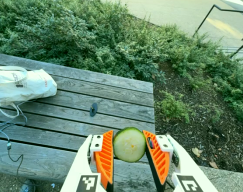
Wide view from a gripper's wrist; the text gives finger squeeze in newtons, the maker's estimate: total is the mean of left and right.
{"total": 11.4, "left": 11.5, "right": 11.4}